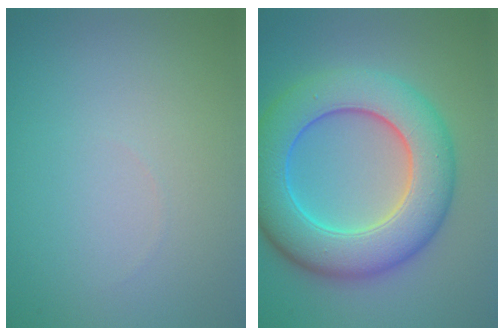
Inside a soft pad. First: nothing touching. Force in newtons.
{"total": 9.8, "press": 9.8, "slide": 0.2}